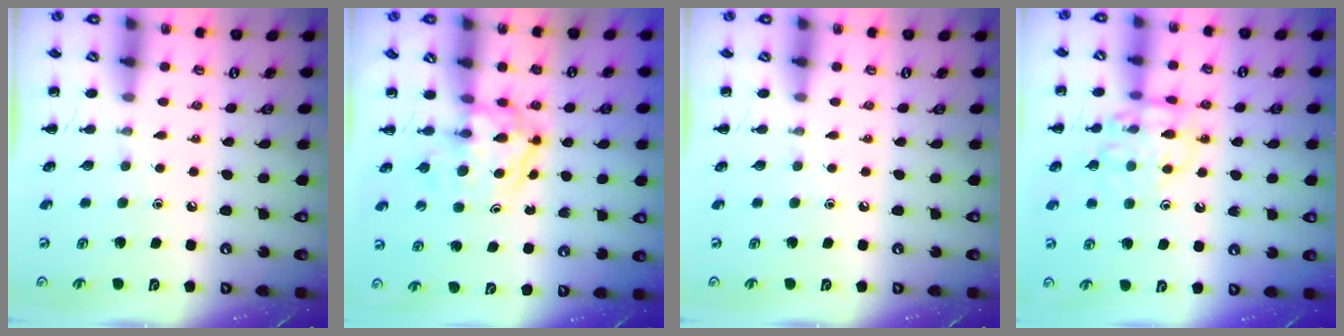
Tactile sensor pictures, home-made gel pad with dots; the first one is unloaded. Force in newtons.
{"total": 3.9, "press": 3.9, "slide": 0.5}
{"total": 0.0}
{"total": 13.3, "press": 13.2, "slide": 1.0}